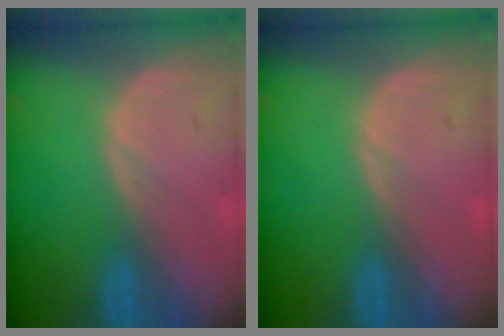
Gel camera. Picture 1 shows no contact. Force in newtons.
{"total": 0.0}